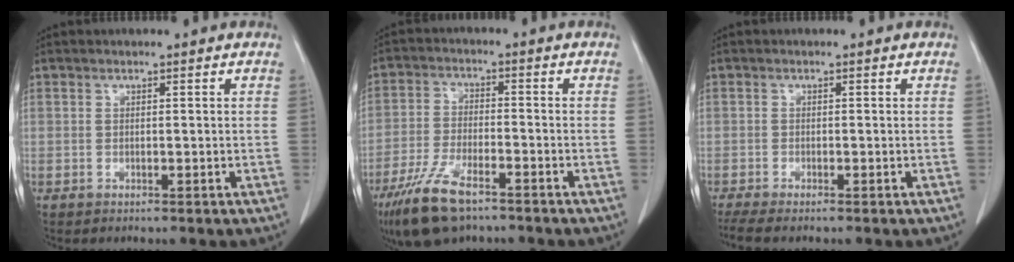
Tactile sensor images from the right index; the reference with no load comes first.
{"total": 10.3, "force": [-7.1, 3.0, 6.9], "torque": [-0.141, -0.018, -0.127]}
{"total": 4.0, "force": [-3.3, 0.3, 2.2], "torque": [-0.038, -0.009, -0.057]}